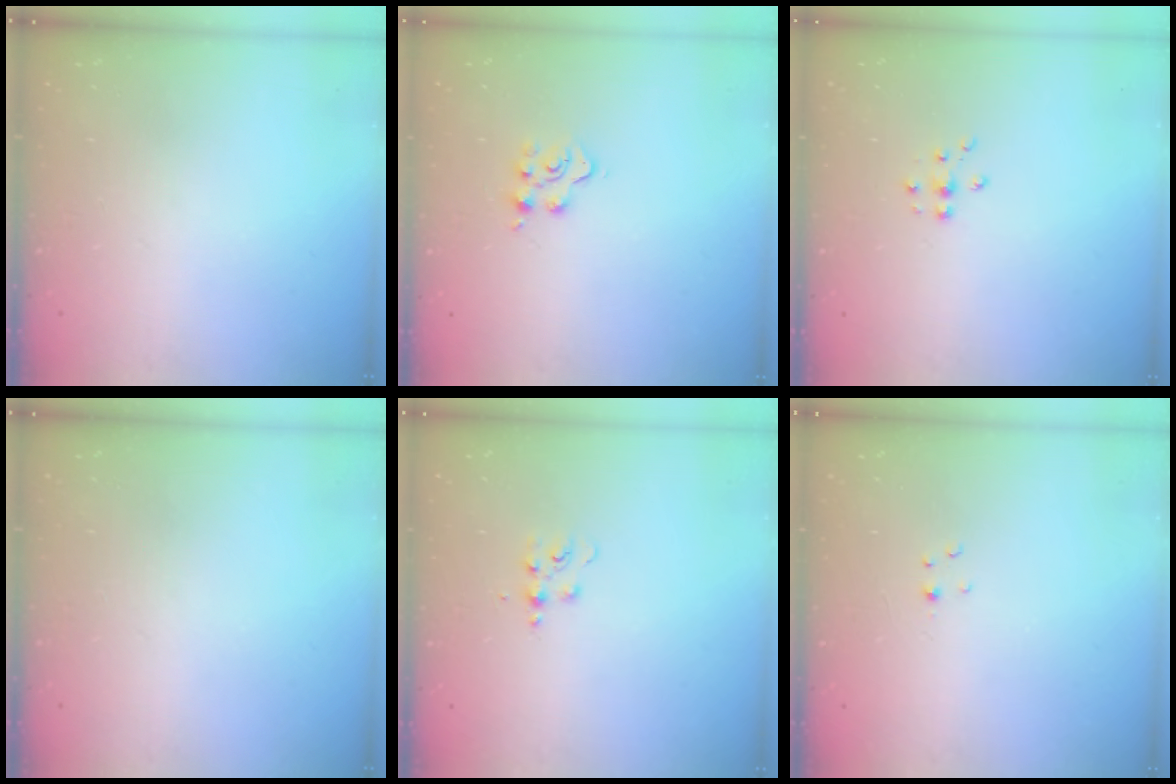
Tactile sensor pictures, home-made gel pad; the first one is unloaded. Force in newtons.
{"total": 4.2, "press": 4.2, "slide": 0.6}
{"total": 5.6, "press": 5.5, "slide": 0.7}
{"total": 0.0}
{"total": 5.1, "press": 5.1, "slide": 0.6}
{"total": 1.4, "press": 1.3, "slide": 0.2}